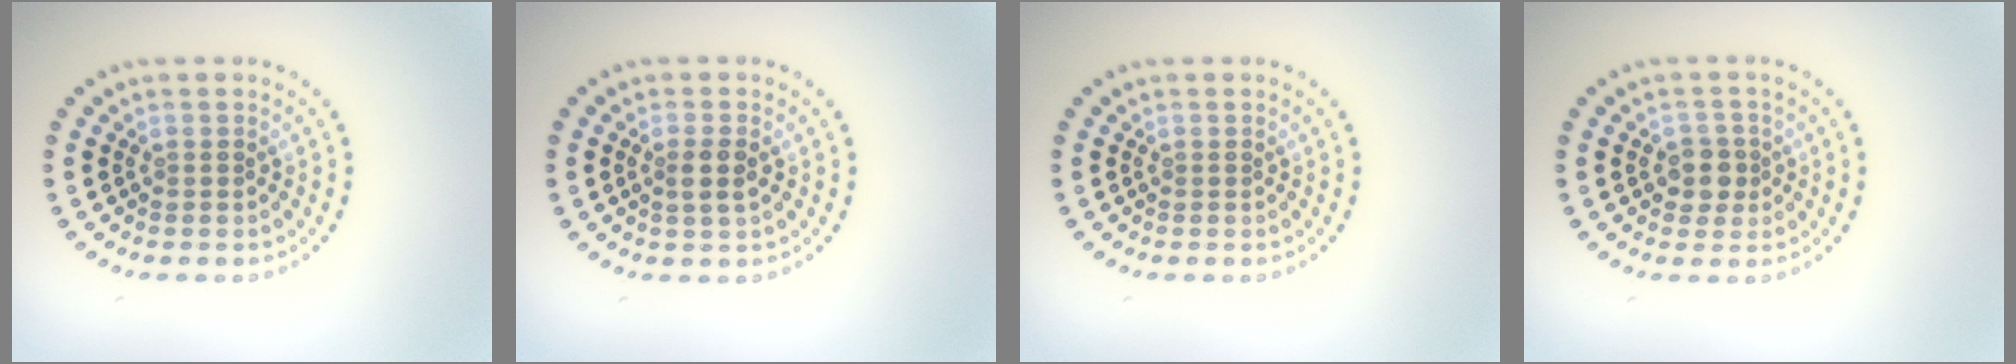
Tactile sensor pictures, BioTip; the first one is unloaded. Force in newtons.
{"total": 1.8, "press": 1.7, "slide": 0.7}
{"total": 0.0}
{"total": 2.1, "press": 1.9, "slide": 0.8}